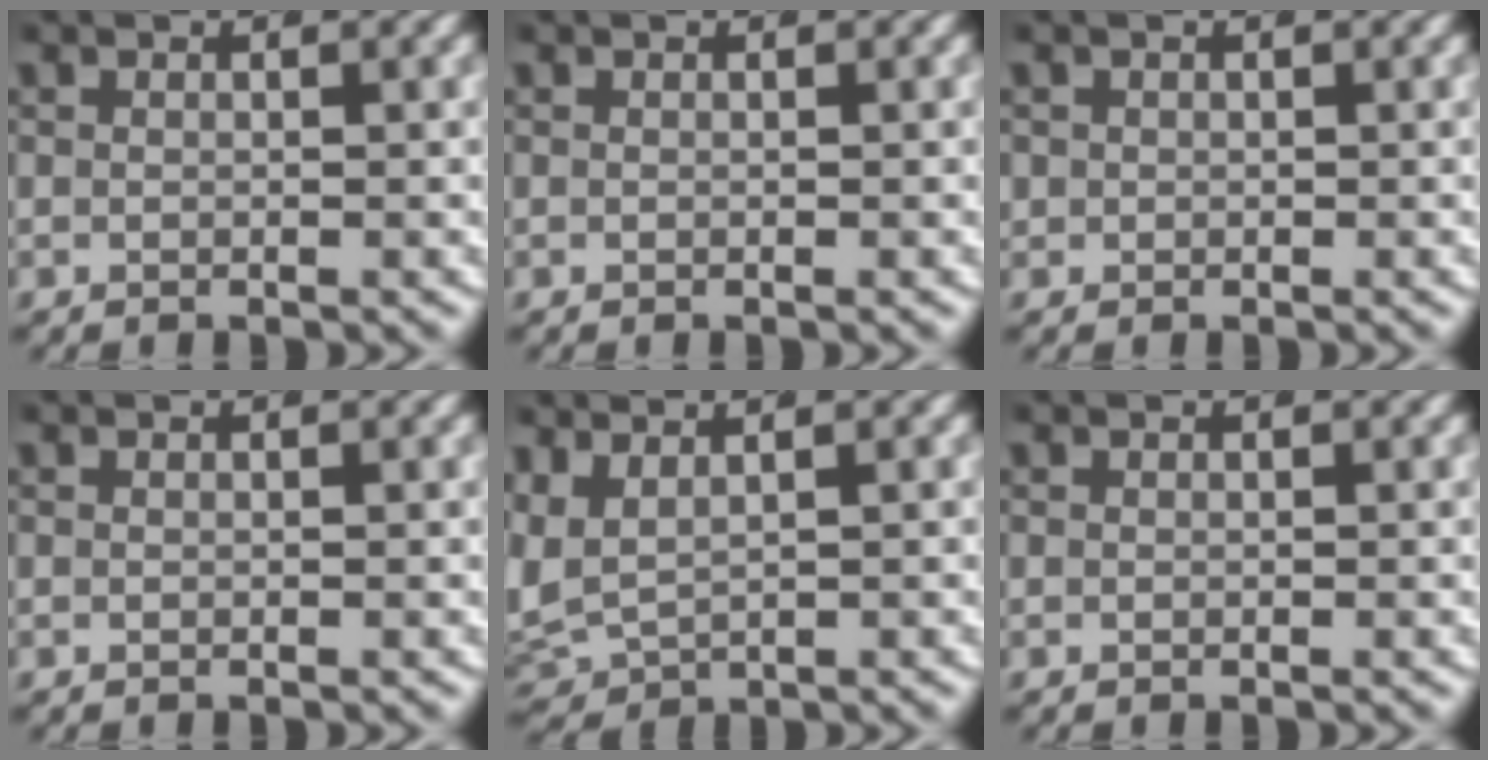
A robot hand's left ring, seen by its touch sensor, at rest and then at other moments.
{"total": 0.0}
{"total": 1.4, "force": [0.0, 1.4, 0.2], "torque": [-0.011, -0.010, 0.006]}
{"total": 0.0}
{"total": 6.7, "force": [0.8, 5.8, 3.3], "torque": [-0.116, -0.026, 0.028]}
{"total": 0.0}